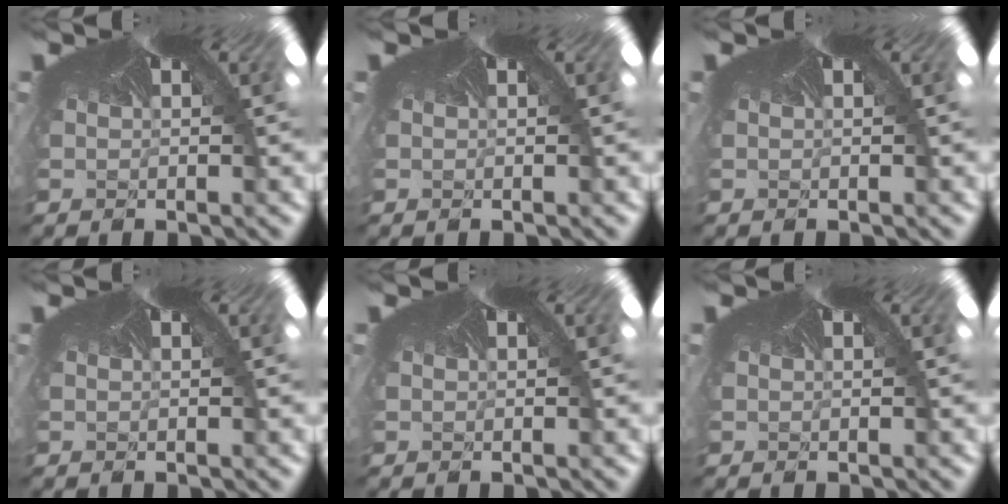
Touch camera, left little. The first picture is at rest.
{"total": 0.0}
{"total": 0.0}
{"total": 0.0}
{"total": 0.0}
{"total": 0.0}